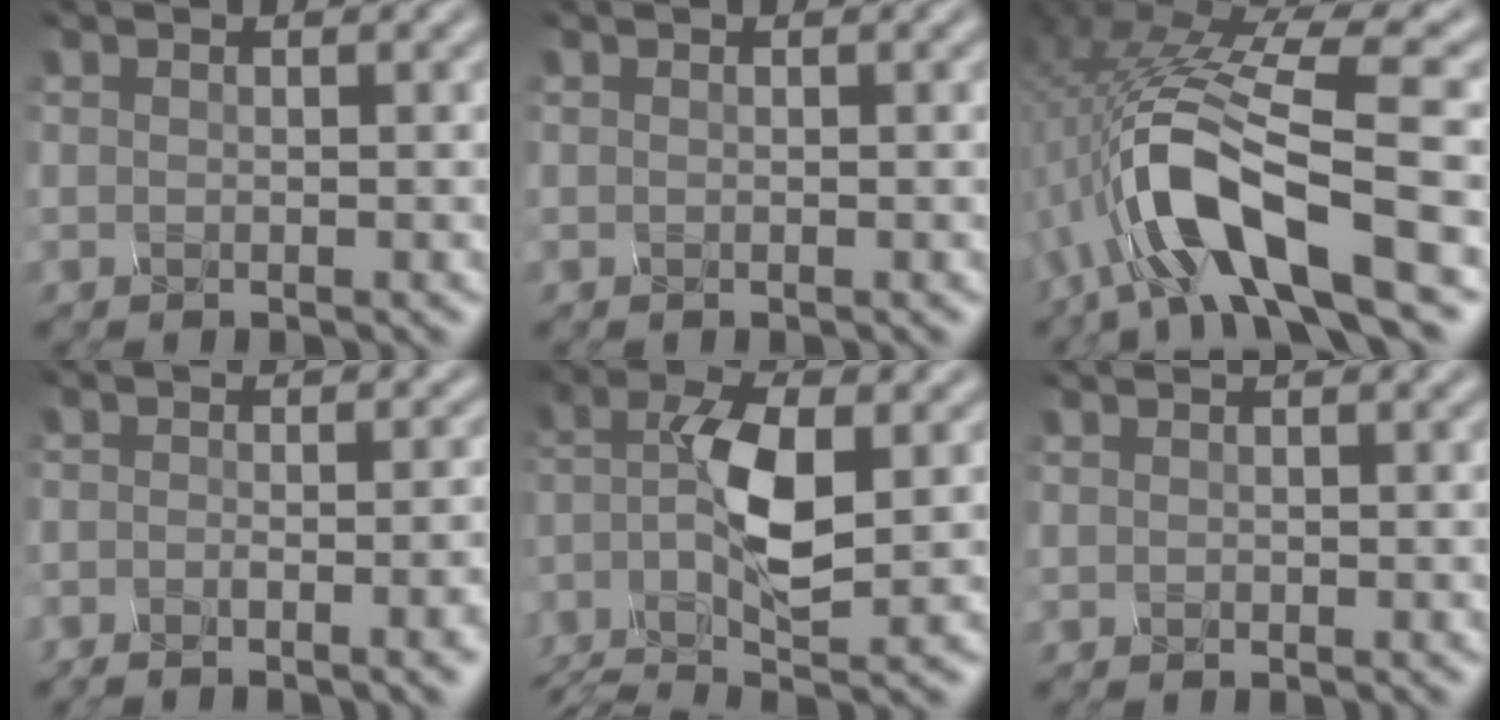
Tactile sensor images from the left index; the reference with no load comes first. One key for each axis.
{"total": 0.0}
{"total": 9.9, "fx": -4.3, "fy": 2.5, "fz": 8.6, "tx": -0.187, "ty": 0.015, "tz": -0.060}
{"total": 4.8, "fx": -3.4, "fy": 1.3, "fz": 3.0, "tx": -0.015, "ty": 0.001, "tz": -0.029}
{"total": 7.1, "fx": -3.0, "fy": 1.6, "fz": 6.2, "tx": -0.150, "ty": 0.005, "tz": -0.043}
{"total": 0.6, "fx": -0.3, "fy": -0.3, "fz": -0.4, "tx": -0.009, "ty": -0.001, "tz": 0.009}